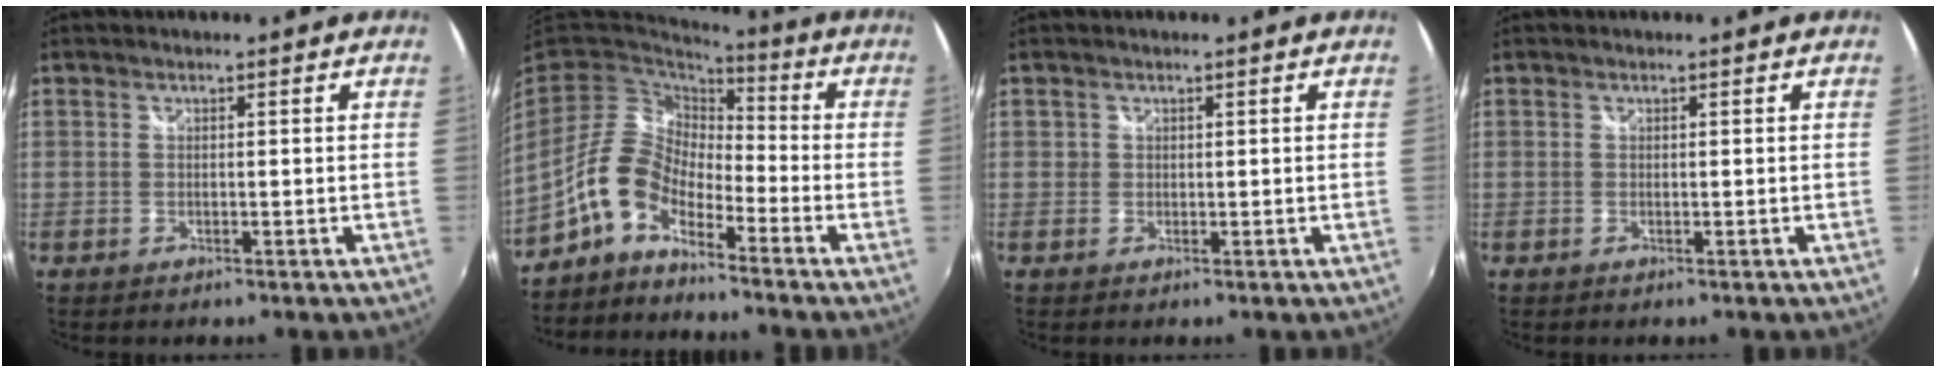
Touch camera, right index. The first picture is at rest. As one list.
[{"total": 9.5, "force": [-6.1, 4.6, 5.7], "torque": [-0.112, 0.020, -0.131]}, {"total": 0.9, "force": [0.1, 0.9, 0.1], "torque": [0.000, 0.000, -0.002]}, {"total": 0.0}]